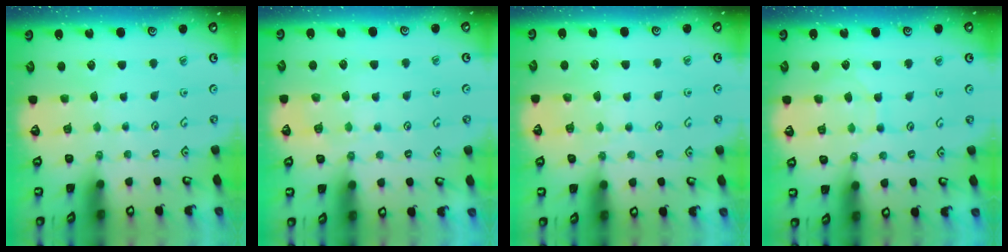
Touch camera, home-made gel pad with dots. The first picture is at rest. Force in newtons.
{"total": 6.3, "press": 6.3, "slide": 0.4}
{"total": 7.4, "press": 7.3, "slide": 0.8}
{"total": 7.0, "press": 6.9, "slide": 0.7}